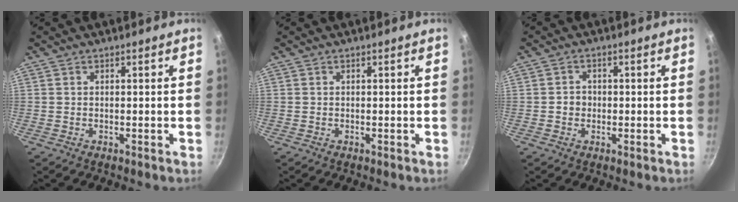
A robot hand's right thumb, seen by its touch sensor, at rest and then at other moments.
{"total": 0.0}
{"total": 2.3, "force": [-0.4, 2.1, 0.9], "torque": [-0.002, 0.007, -0.010]}